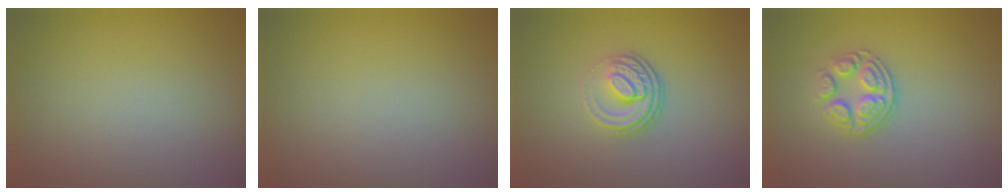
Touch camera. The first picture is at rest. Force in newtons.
{"total": 0.0}
{"total": 3.6, "press": 2.4, "slide": 2.7}
{"total": 3.1, "press": 2.5, "slide": 1.9}